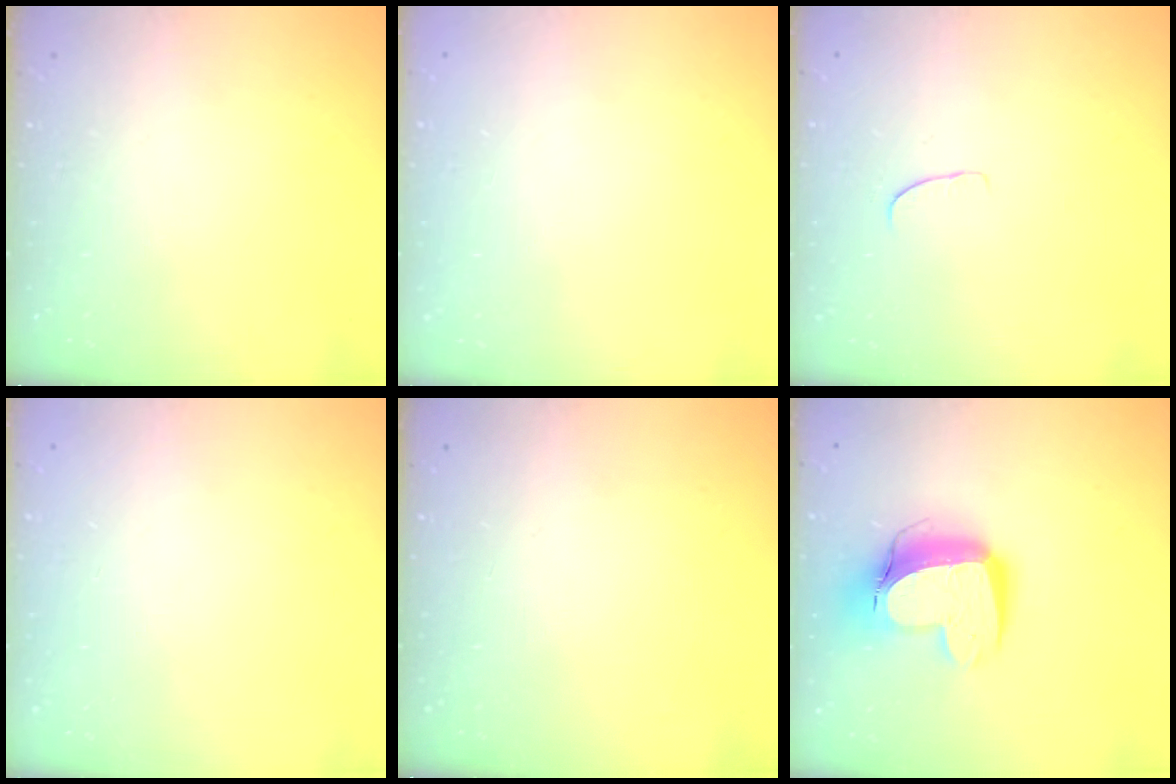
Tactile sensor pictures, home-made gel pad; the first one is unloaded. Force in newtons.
{"total": 0.5, "press": 0.5, "slide": 0.1}
{"total": 5.4, "press": 5.4, "slide": 0.3}
{"total": 0.0}
{"total": 0.0}
{"total": 13.6, "press": 13.5, "slide": 1.4}